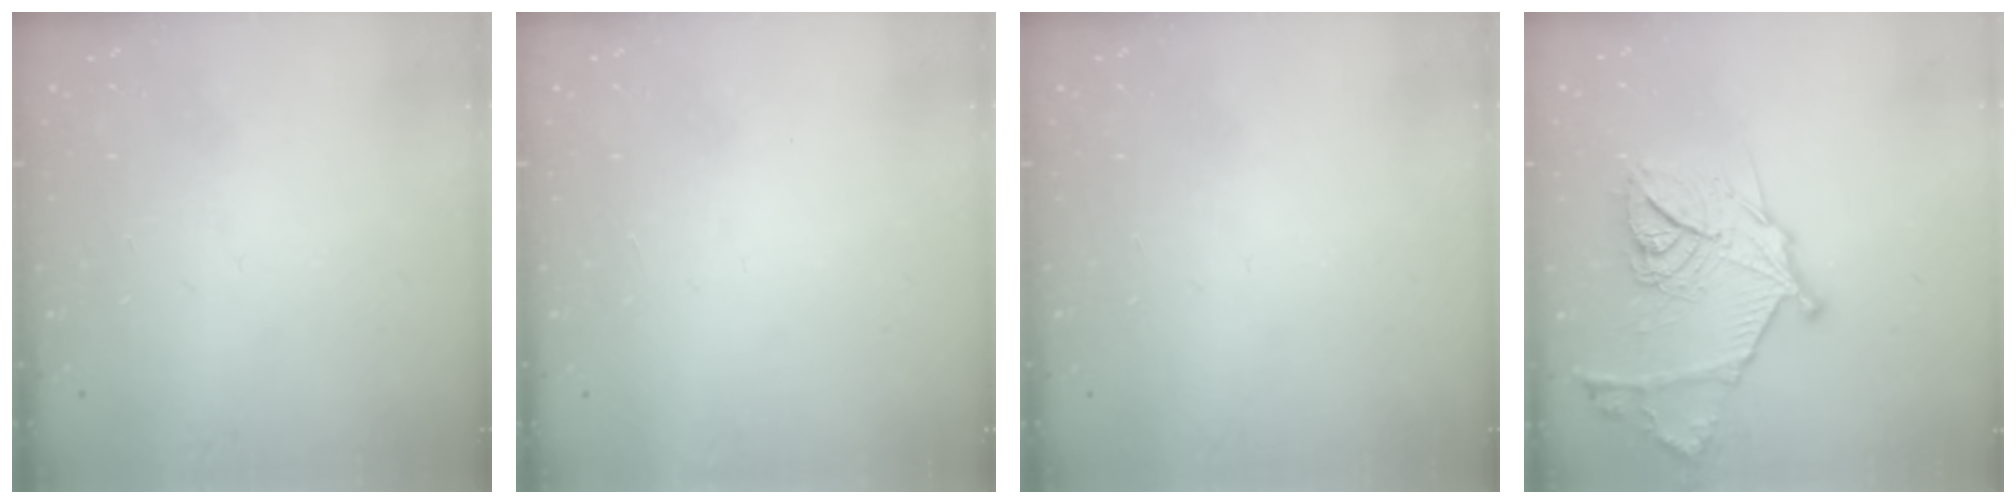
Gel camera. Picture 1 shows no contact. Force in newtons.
{"total": 1.5, "press": 1.5, "slide": 0.1}
{"total": 0.0}
{"total": 19.6, "press": 19.5, "slide": 1.5}